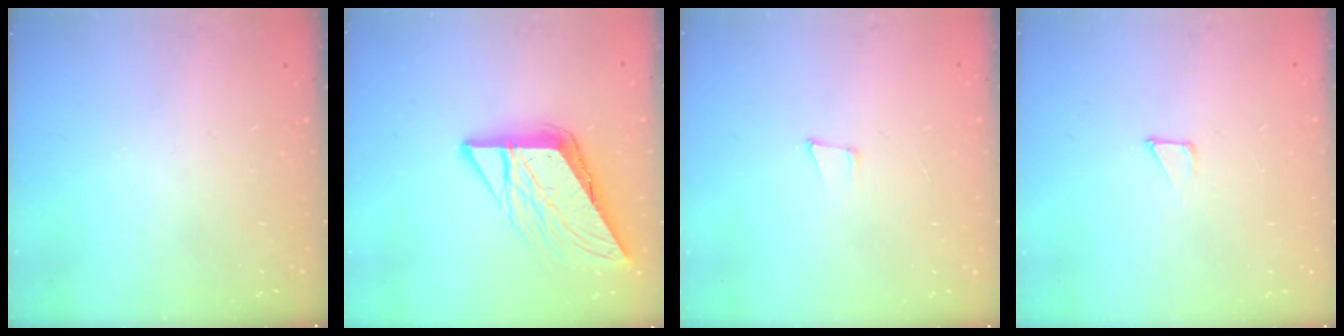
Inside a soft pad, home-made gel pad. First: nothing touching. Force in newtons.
{"total": 10.9, "press": 10.8, "slide": 1.1}
{"total": 4.2, "press": 3.2, "slide": 2.7}
{"total": 1.7, "press": 1.7, "slide": 0.0}